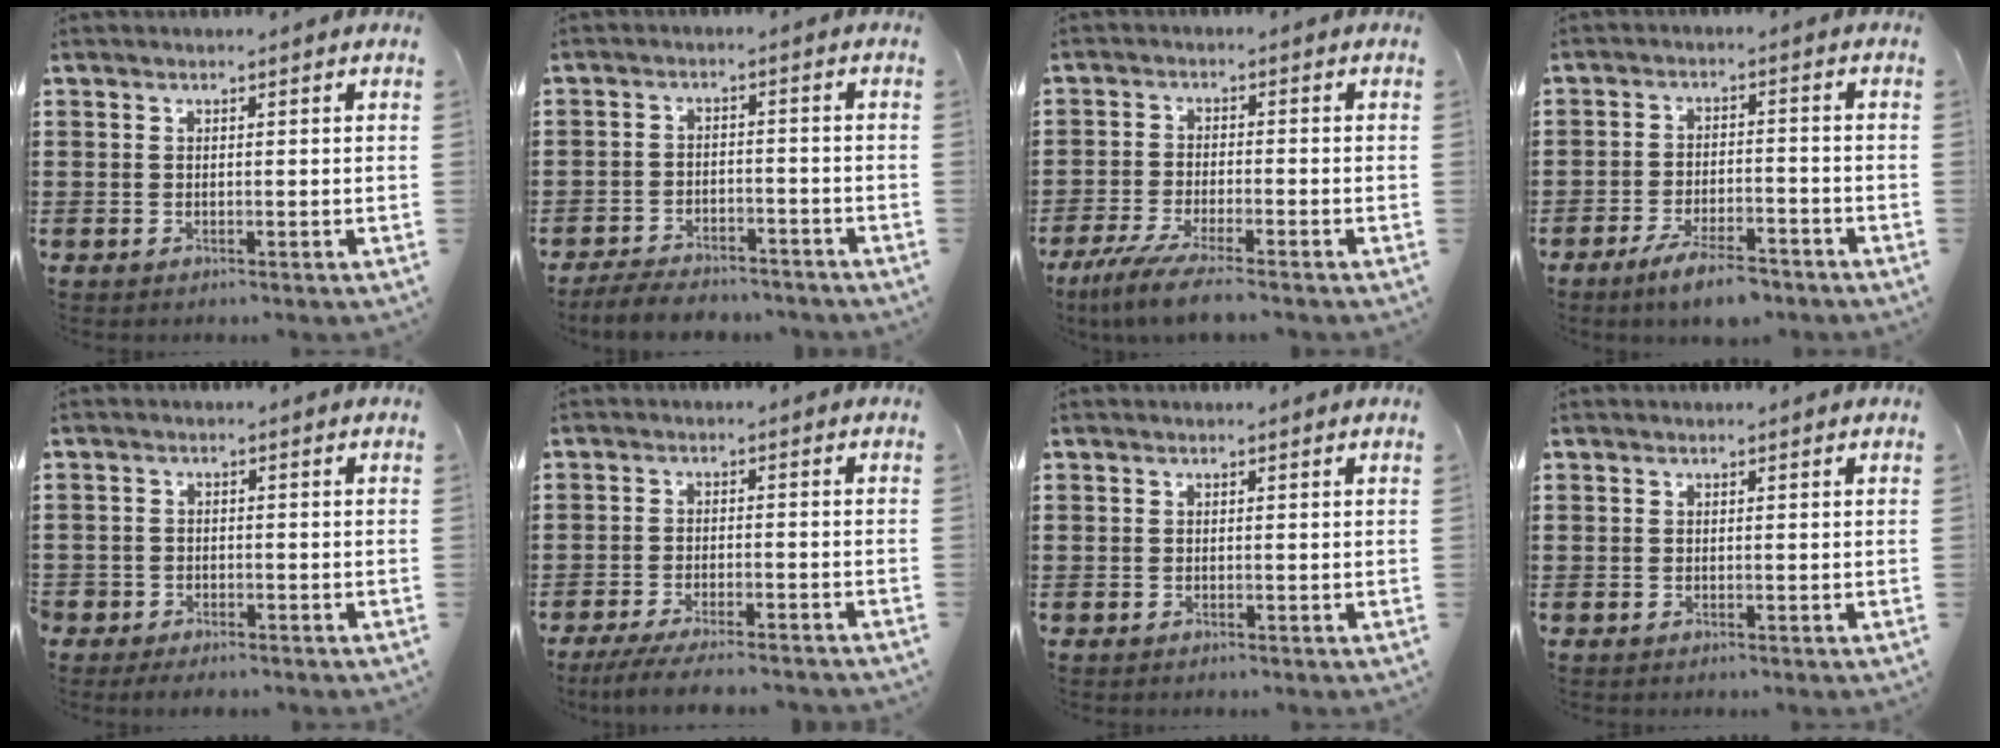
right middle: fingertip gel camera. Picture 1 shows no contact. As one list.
[{"total": 4.1, "force": [-4.0, 0.6, 0.7], "torque": [-0.019, 0.003, -0.084]}, {"total": 5.1, "force": [-4.3, -0.2, 2.8], "torque": [-0.074, -0.022, -0.085]}, {"total": 5.3, "force": [-4.4, 0.9, 2.9], "torque": [-0.058, -0.001, -0.083]}, {"total": 1.8, "force": [-1.7, 0.7, 0.0], "torque": [-0.005, 0.003, -0.038]}, {"total": 4.0, "force": [-3.7, -0.1, 1.6], "torque": [-0.038, -0.011, -0.073]}, {"total": 0.0}, {"total": 0.0}]